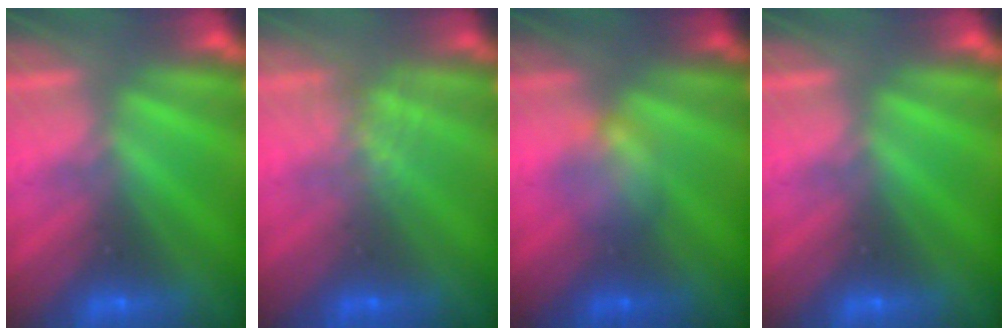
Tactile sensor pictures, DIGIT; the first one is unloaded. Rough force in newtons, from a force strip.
{"total": 1.6}
{"total": 2.2}
{"total": 0.0}